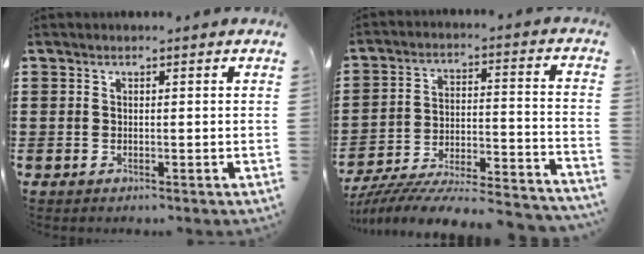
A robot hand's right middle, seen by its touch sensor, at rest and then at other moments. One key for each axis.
{"total": 6.7, "fx": -6.2, "fy": 0.3, "fz": 2.3, "tx": -0.040, "ty": -0.006, "tz": -0.127}